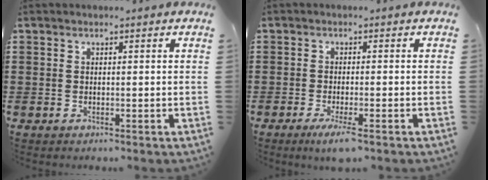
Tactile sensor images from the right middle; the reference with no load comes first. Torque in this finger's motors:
{"motor_torque": [1.12, -0.48, 0.48, 0.12]}